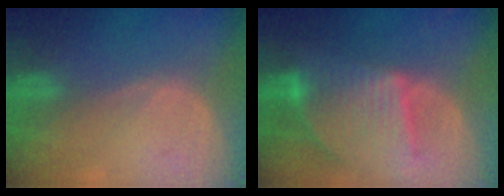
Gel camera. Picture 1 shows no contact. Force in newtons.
{"total": 9.5, "press": 8.2, "slide": 4.8}